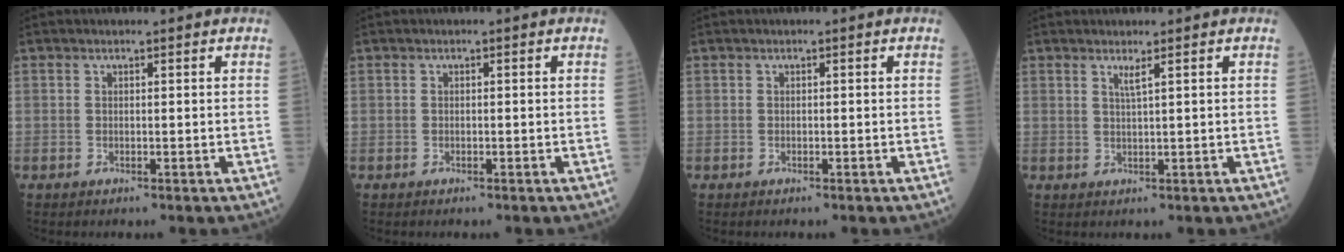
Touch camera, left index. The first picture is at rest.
{"total": 0.0}
{"total": 0.0}
{"total": 1.3, "force": [0.7, -0.5, 1.0], "torque": [-0.022, -0.012, 0.014]}